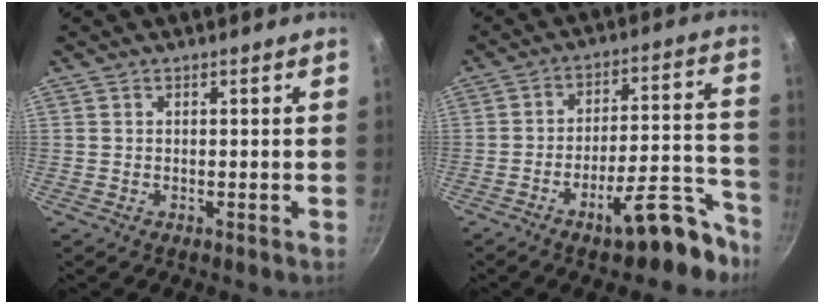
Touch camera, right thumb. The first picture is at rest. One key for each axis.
{"total": 15.2, "fx": -9.6, "fy": 5.2, "fz": 10.6, "tx": -0.103, "ty": 0.086, "tz": -0.140}